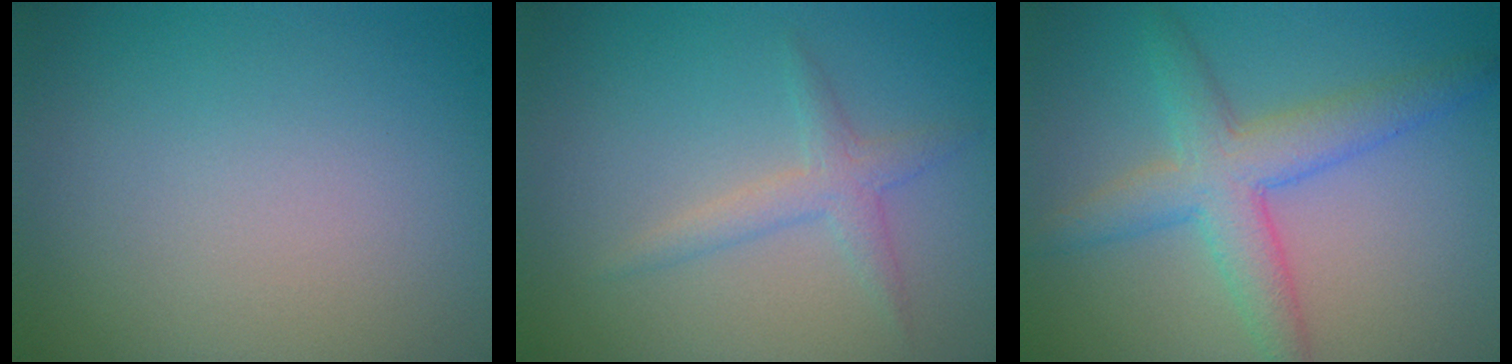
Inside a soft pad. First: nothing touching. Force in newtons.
{"total": 1.9, "press": 1.9, "slide": 0.1}
{"total": 4.7, "press": 4.7, "slide": 0.0}